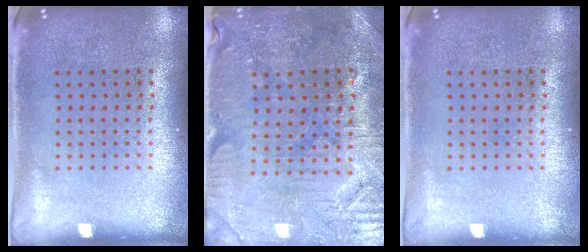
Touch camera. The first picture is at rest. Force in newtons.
{"total": 1.4, "press": 1.4, "slide": 0.4}
{"total": 0.0}